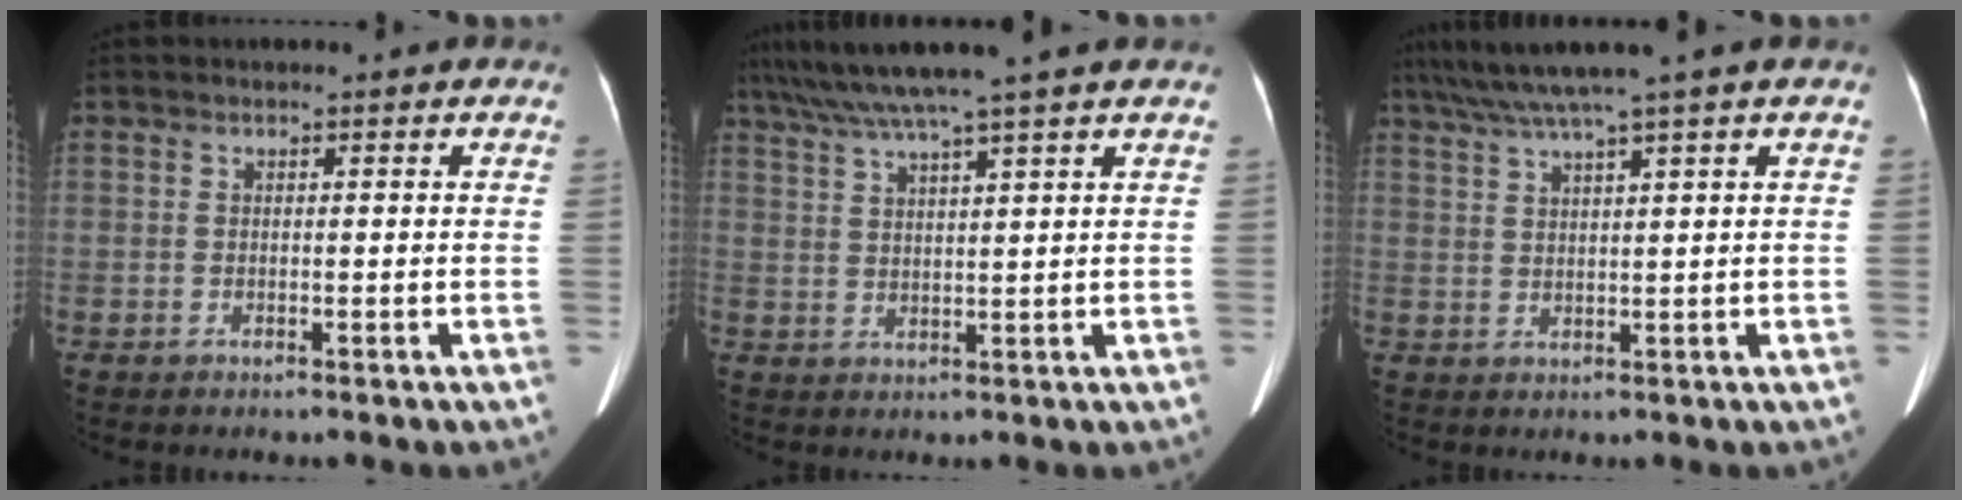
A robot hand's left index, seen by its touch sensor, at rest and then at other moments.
{"total": 8.8, "force": [7.2, -1.9, 4.7], "torque": [-0.083, 0.022, 0.117]}
{"total": 6.9, "force": [5.3, -1.6, 4.1], "torque": [-0.073, 0.024, 0.094]}